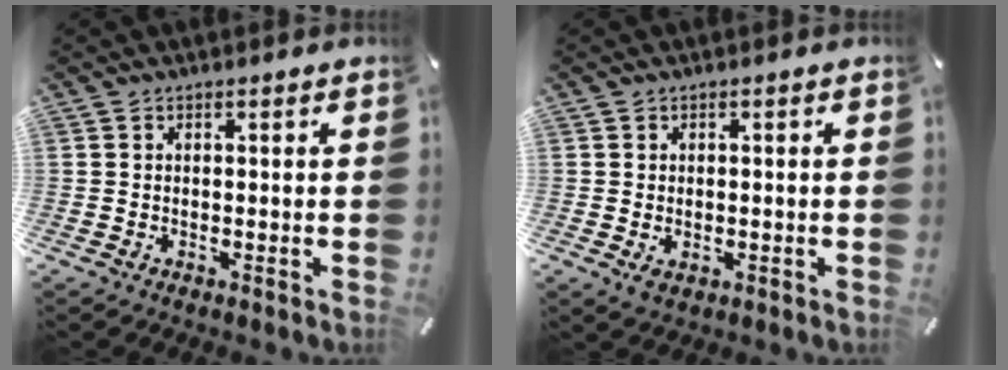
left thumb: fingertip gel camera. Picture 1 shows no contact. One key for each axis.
{"total": 1.4, "fx": -0.3, "fy": 1.2, "fz": 0.8, "tx": -0.014, "ty": 0.002, "tz": -0.004}